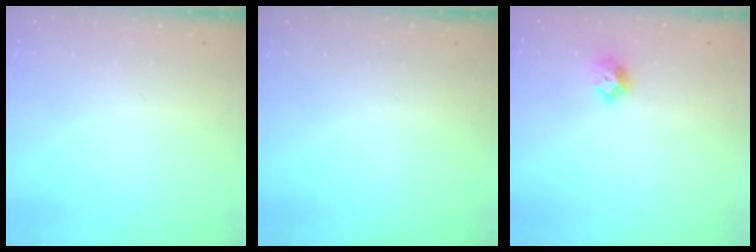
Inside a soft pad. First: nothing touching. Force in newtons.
{"total": 0.0}
{"total": 7.6, "press": 7.6, "slide": 0.2}